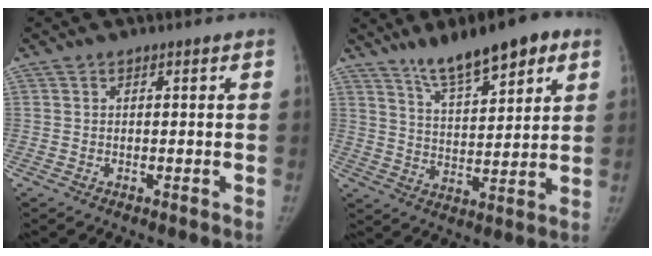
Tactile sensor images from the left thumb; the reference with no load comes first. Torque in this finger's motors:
{"motor_torque": [0.73, -0.29, 0.98, -0.94, 0.36]}